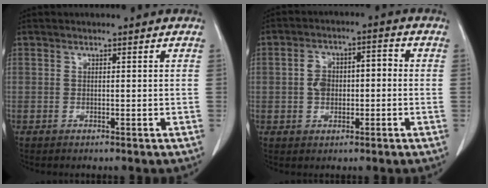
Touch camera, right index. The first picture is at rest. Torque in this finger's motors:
{"motor_torque": [0.15, 0.00, 0.13, 0.04]}